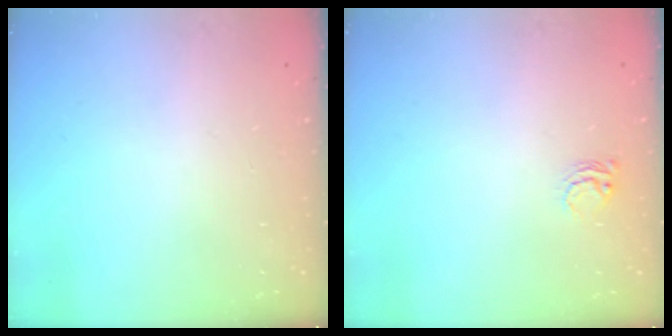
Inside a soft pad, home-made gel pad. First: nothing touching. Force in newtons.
{"total": 5.1, "press": 5.1, "slide": 0.3}